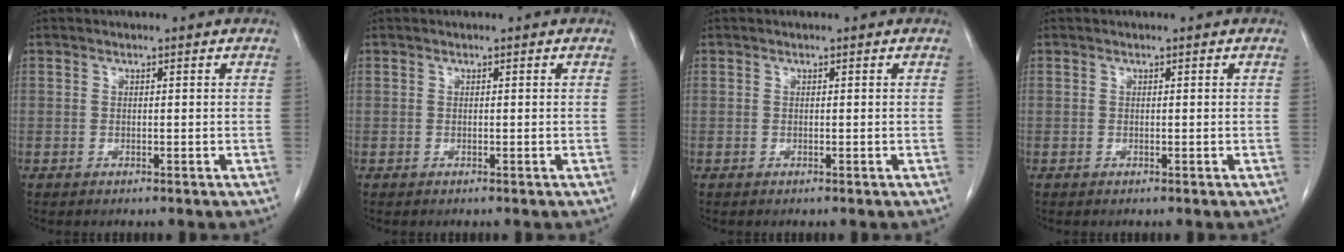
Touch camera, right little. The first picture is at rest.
{"total": 0.0}
{"total": 0.0}
{"total": 0.0}